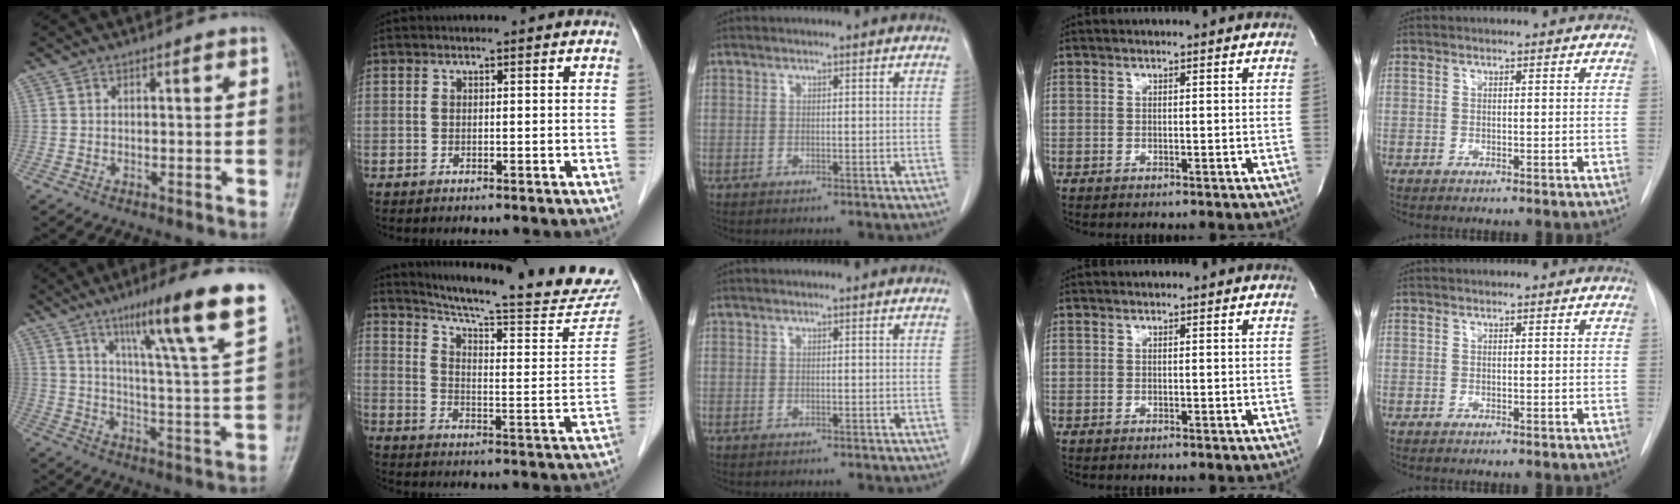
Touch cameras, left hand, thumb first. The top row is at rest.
{"thumb": {"total": 19.4, "force": [11.8, 0.8, 15.4], "torque": [-0.211, -0.050, 0.170]}, "index": {"total": 26.5, "force": [24.6, 1.3, 10.0], "torque": [-0.151, -0.093, 0.312]}}